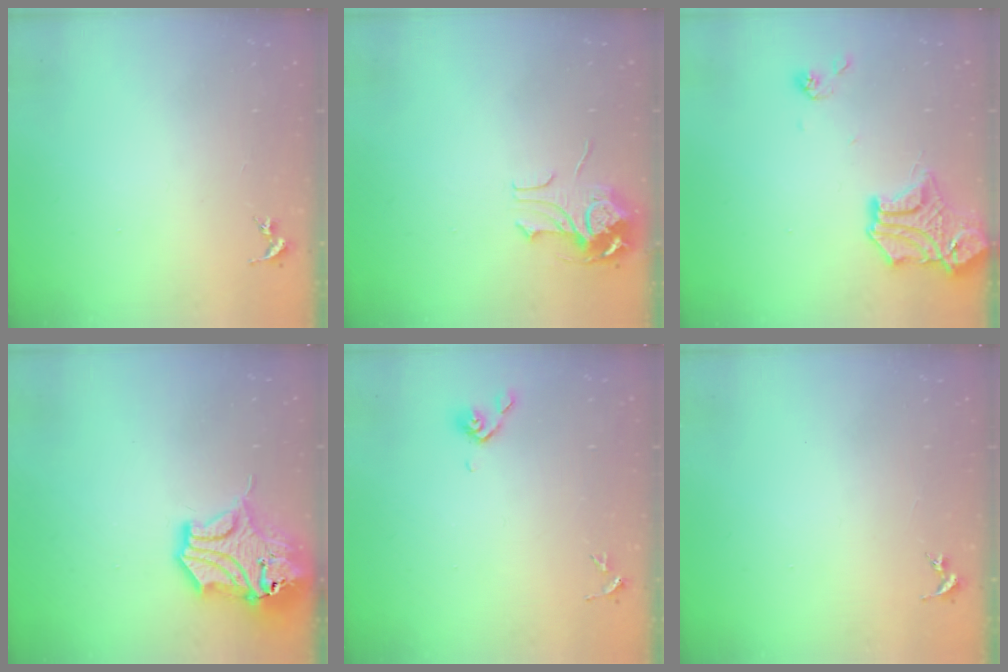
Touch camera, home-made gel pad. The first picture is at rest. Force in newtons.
{"total": 8.3, "press": 8.3, "slide": 0.8}
{"total": 15.8, "press": 15.8, "slide": 1.5}
{"total": 15.4, "press": 15.3, "slide": 2.2}
{"total": 5.1, "press": 4.9, "slide": 1.2}
{"total": 0.0}